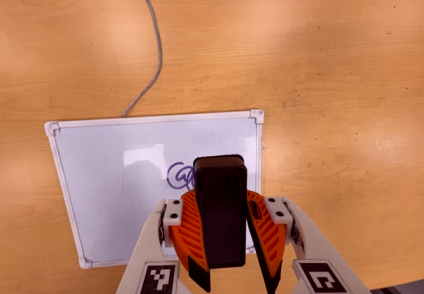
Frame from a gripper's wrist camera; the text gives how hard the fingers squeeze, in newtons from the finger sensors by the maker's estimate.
{"total": 11.7, "left": 11.7, "right": 11.7}